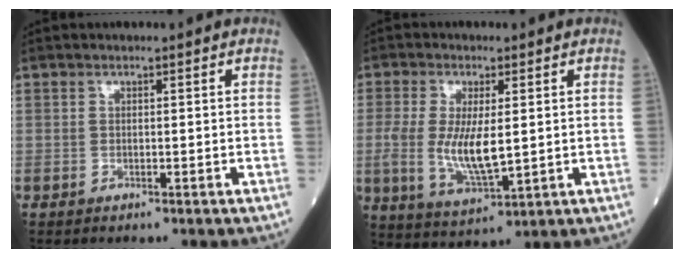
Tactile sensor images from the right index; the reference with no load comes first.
{"total": 9.3, "force": [0.0, 3.1, 8.8], "torque": [-0.182, -0.016, 0.008]}